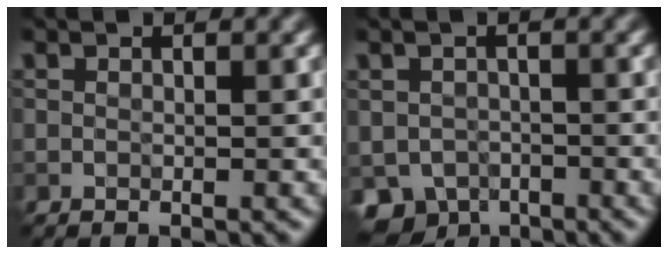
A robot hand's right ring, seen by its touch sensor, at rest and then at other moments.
{"total": 4.4, "force": [-2.4, 3.3, 1.5], "torque": [-0.022, -0.016, -0.035]}